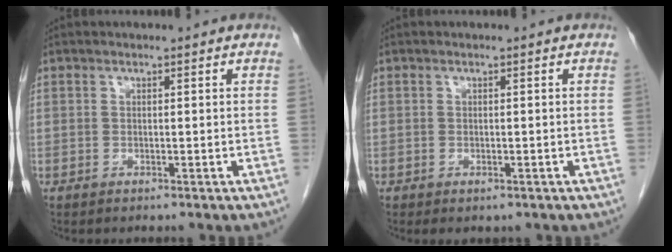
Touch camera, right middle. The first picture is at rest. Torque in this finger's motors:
{"motor_torque": [0.47, -0.43, 0.10, 0.02]}